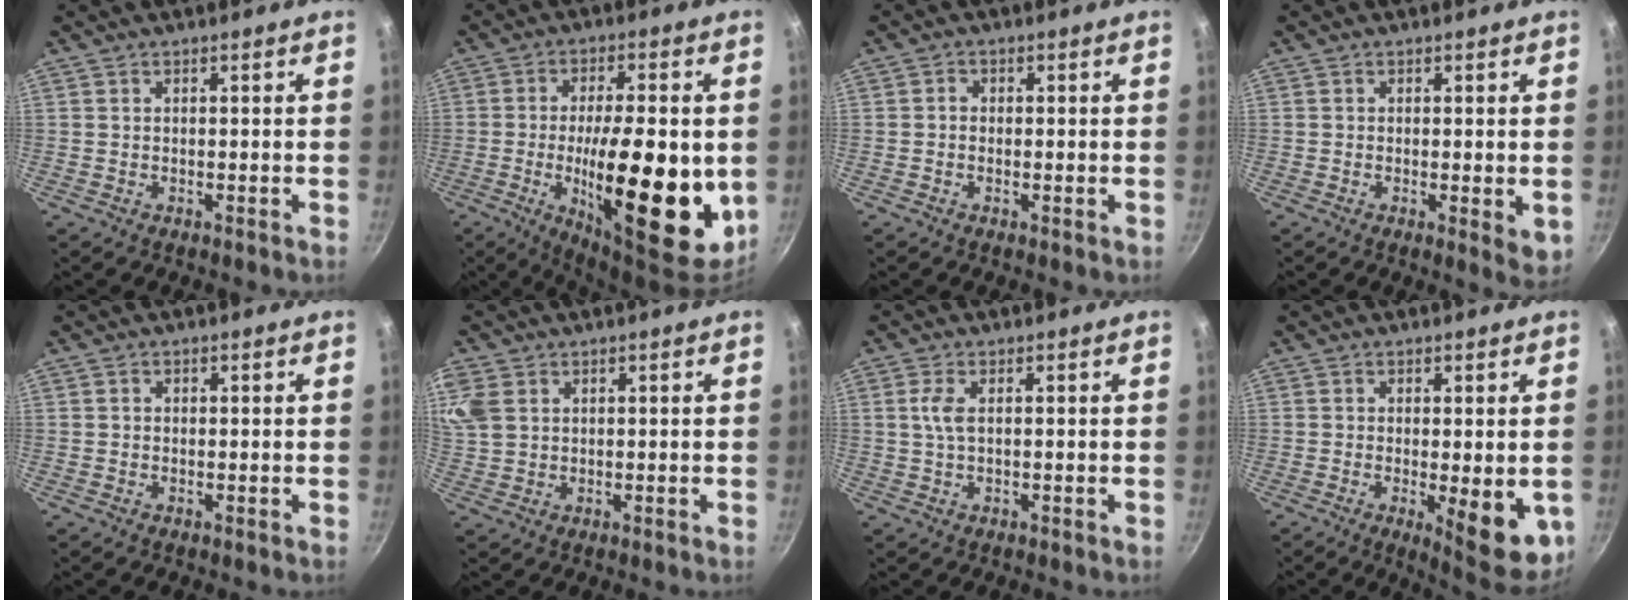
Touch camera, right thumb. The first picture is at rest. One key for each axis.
{"total": 22.3, "fx": -3.4, "fy": 7.6, "fz": 20.7, "tx": -0.307, "ty": -0.001, "tz": -0.048}
{"total": 1.5, "fx": -0.2, "fy": 1.3, "fz": 0.7, "tx": -0.010, "ty": 0.004, "tz": -0.008}
{"total": 3.7, "fx": -0.3, "fy": 1.4, "fz": 3.5, "tx": -0.046, "ty": -0.013, "tz": -0.005}
{"total": 0.6, "fx": 0.0, "fy": 0.6, "fz": 0.1, "tx": 0.000, "ty": 0.002, "tz": -0.001}
{"total": 8.4, "fx": 2.9, "fy": 6.0, "fz": 5.0, "tx": -0.116, "ty": 0.012, "tz": 0.061}
{"total": 2.8, "fx": 0.2, "fy": 0.9, "fz": 2.7, "tx": -0.066, "ty": 0.004, "tz": 0.004}
{"total": 10.2, "fx": -1.8, "fy": 3.5, "fz": 9.4, "tx": -0.105, "ty": -0.011, "tz": -0.014}